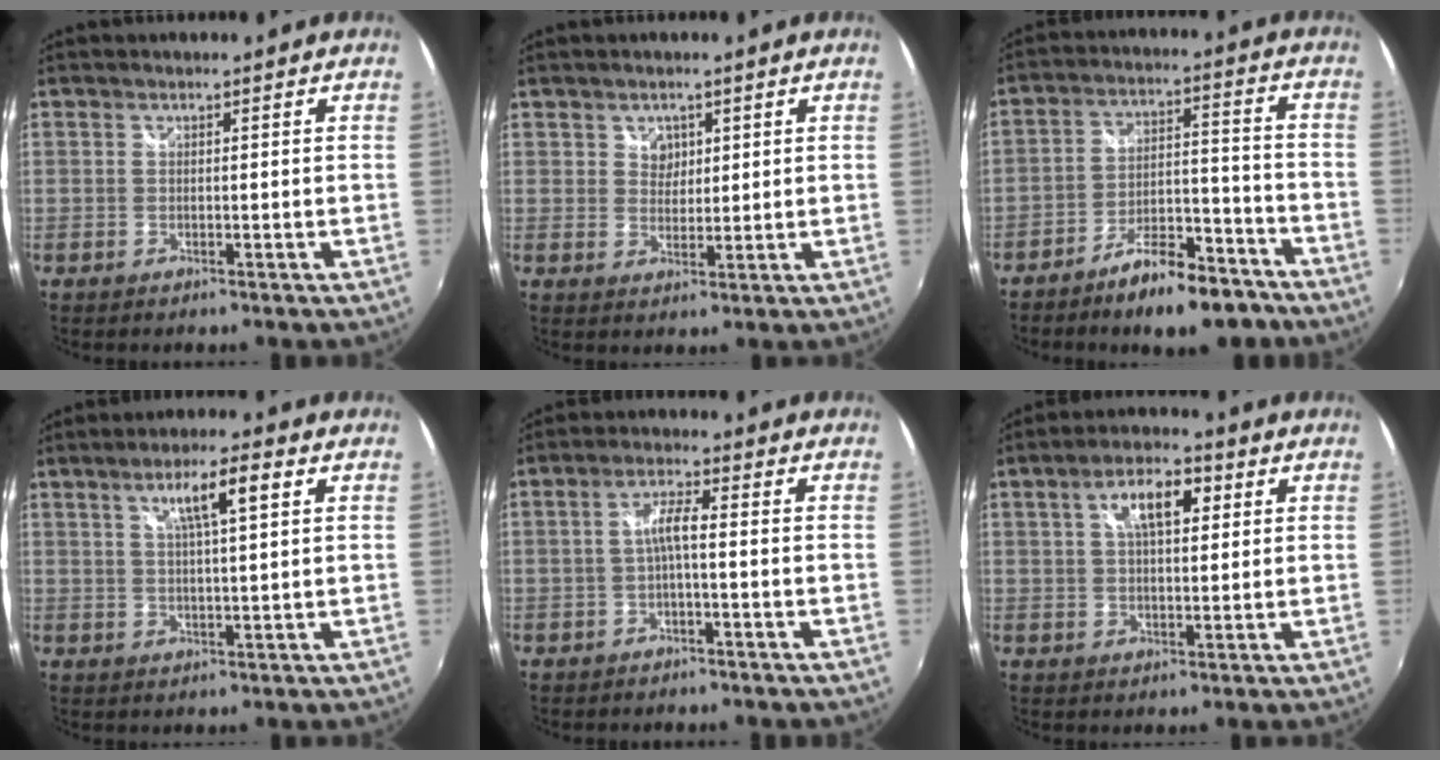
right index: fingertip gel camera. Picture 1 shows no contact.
{"total": 3.0, "force": [1.4, 2.6, 0.5], "torque": [-0.001, 0.005, 0.024]}
{"total": 12.4, "force": [-9.6, 4.1, 6.7], "torque": [-0.110, 0.029, -0.141]}
{"total": 6.9, "force": [2.9, 0.8, 6.2], "torque": [-0.106, 0.006, 0.050]}
{"total": 3.5, "force": [-0.9, 0.3, 3.3], "torque": [-0.067, 0.007, -0.017]}
{"total": 7.9, "force": [2.7, 3.5, 6.5], "torque": [-0.111, 0.018, 0.044]}